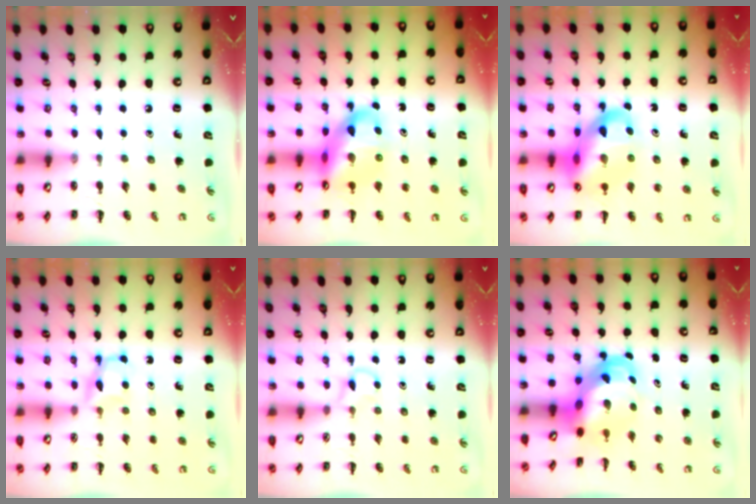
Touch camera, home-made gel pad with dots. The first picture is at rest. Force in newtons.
{"total": 13.6, "press": 13.1, "slide": 3.7}
{"total": 17.7, "press": 17.3, "slide": 3.7}
{"total": 4.7, "press": 4.4, "slide": 1.4}
{"total": 3.2, "press": 3.0, "slide": 1.1}
{"total": 4.7, "press": 4.5, "slide": 1.4}